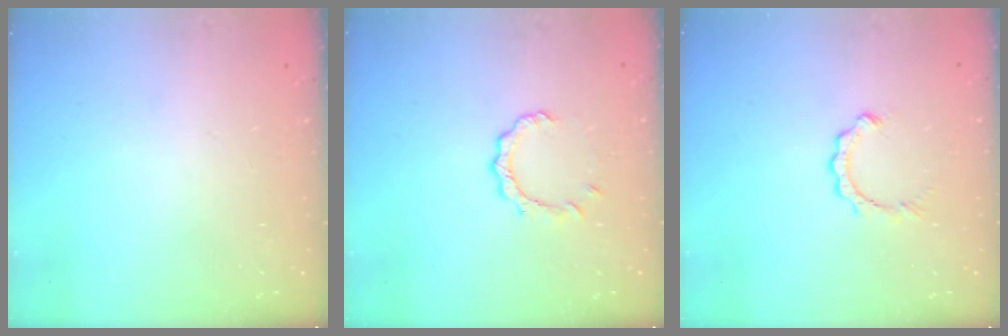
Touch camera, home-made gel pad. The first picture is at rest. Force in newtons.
{"total": 3.7, "press": 3.7, "slide": 0.3}
{"total": 2.5, "press": 2.5, "slide": 0.3}